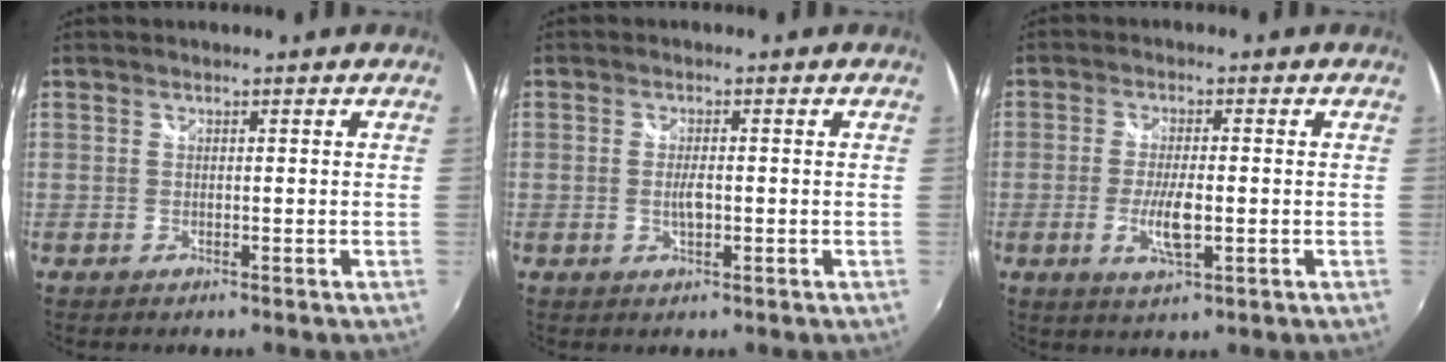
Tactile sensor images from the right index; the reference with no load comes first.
{"total": 2.5, "force": [-0.4, 0.8, 2.3], "torque": [-0.043, -0.003, -0.007]}
{"total": 5.8, "force": [-1.4, 1.5, 5.4], "torque": [-0.109, -0.009, -0.027]}